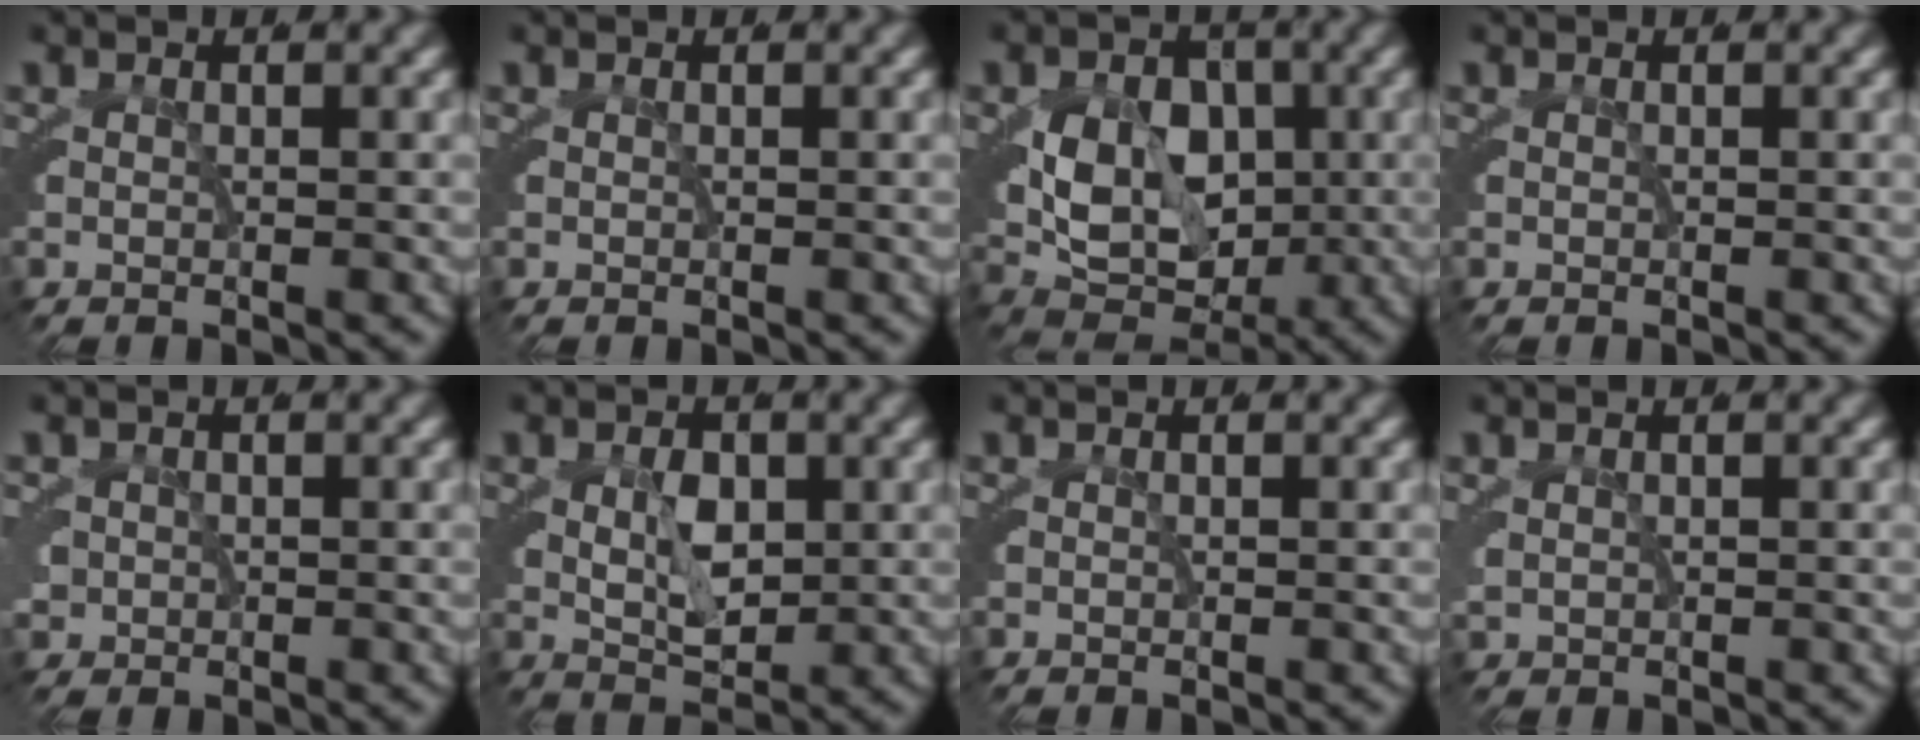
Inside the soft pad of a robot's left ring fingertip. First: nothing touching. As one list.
[{"total": 0.0}, {"total": 10.2, "force": [-0.1, 8.0, 6.3], "torque": [-0.109, -0.026, 0.004]}, {"total": 0.0}, {"total": 2.1, "force": [-0.2, 2.1, 0.4], "torque": [-0.027, -0.016, 0.003]}, {"total": 3.8, "force": [0.1, 2.2, 3.1], "torque": [-0.050, -0.017, 0.013]}, {"total": 0.0}, {"total": 0.6, "force": [0.3, 0.5, 0.2], "torque": [-0.008, -0.005, 0.013]}]